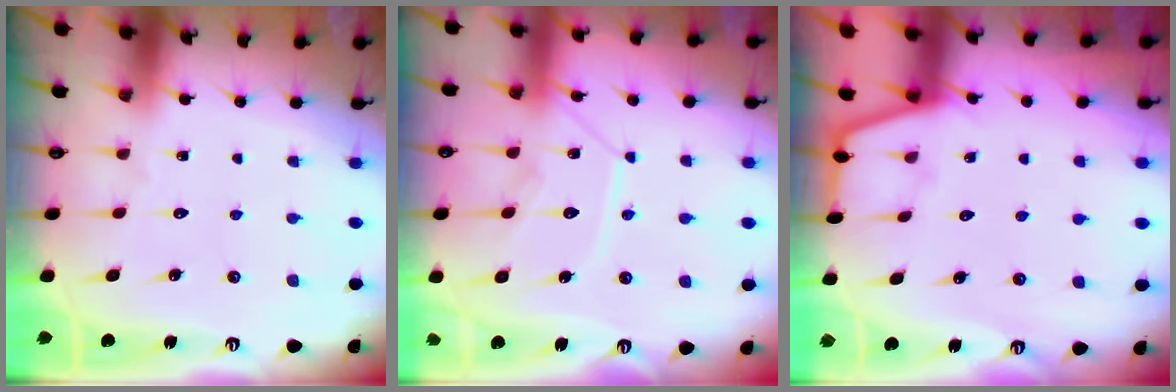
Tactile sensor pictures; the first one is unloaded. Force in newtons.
{"total": 11.6, "press": 11.5, "slide": 1.0}
{"total": 2.3, "press": 2.3, "slide": 0.4}